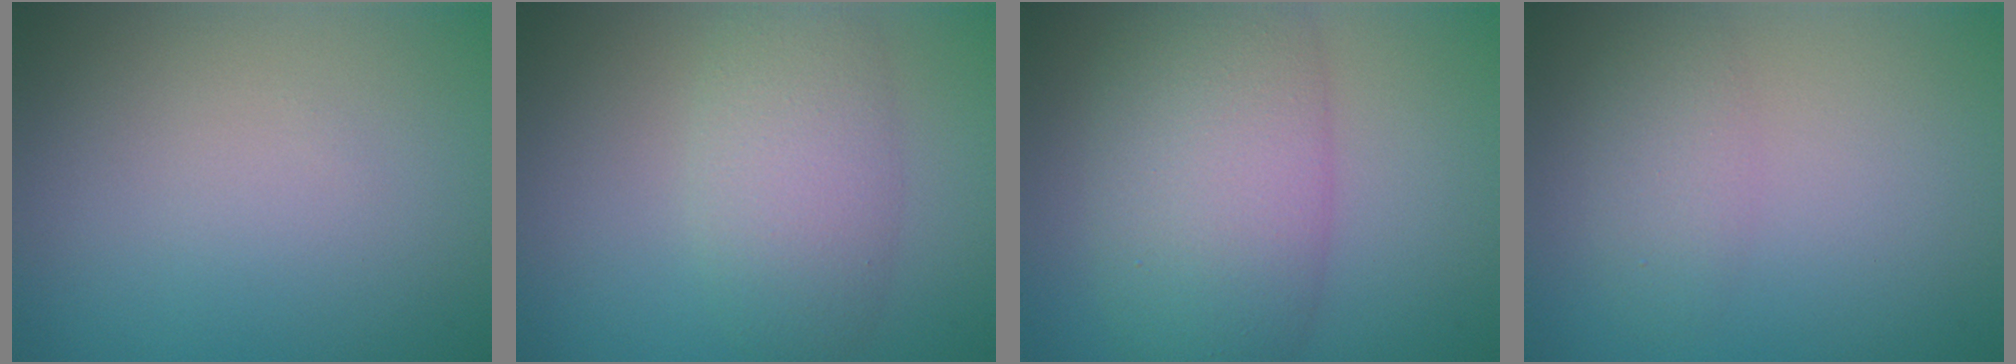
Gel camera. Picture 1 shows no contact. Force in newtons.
{"total": 4.3, "press": 4.3, "slide": 0.2}
{"total": 8.7, "press": 8.6, "slide": 0.2}
{"total": 2.2, "press": 2.2, "slide": 0.1}